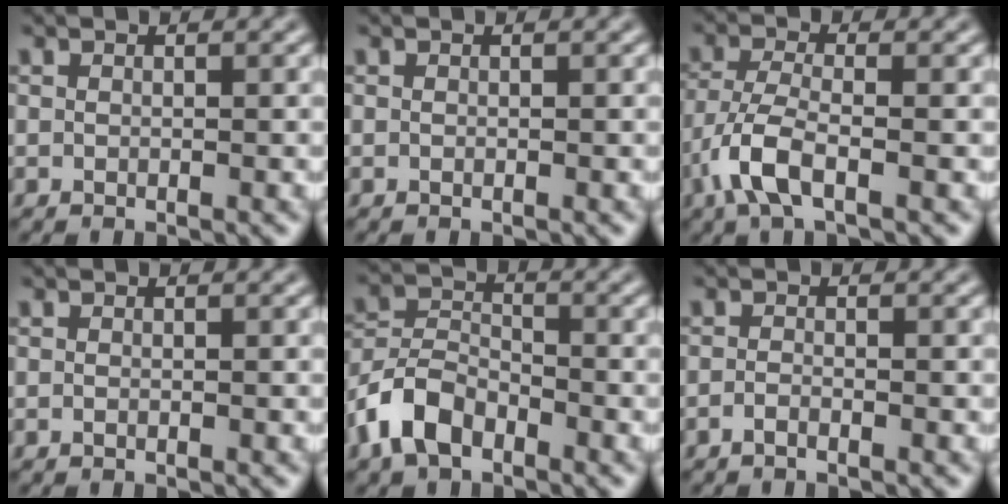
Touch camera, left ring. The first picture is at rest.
{"total": 0.0}
{"total": 4.7, "force": [-2.4, 1.7, 3.7], "torque": [-0.087, -0.002, -0.058]}
{"total": 0.0}
{"total": 5.2, "force": [-3.2, 3.0, 2.8], "torque": [-0.058, 0.003, -0.073]}
{"total": 0.9, "force": [-0.6, 0.2, 0.6], "torque": [-0.011, 0.000, -0.013]}